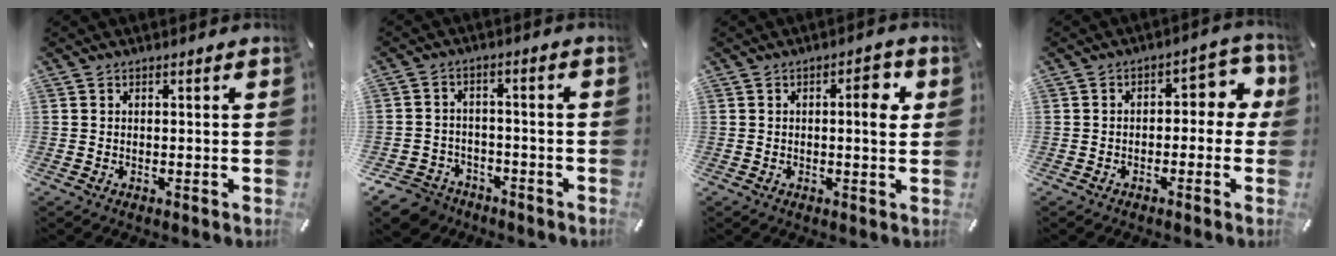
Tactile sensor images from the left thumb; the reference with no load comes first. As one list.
[{"total": 5.9, "force": [-4.1, 4.0, 1.3], "torque": [-0.035, 0.022, -0.082]}, {"total": 5.3, "force": [1.1, 1.8, 4.9], "torque": [-0.056, -0.007, 0.007]}, {"total": 6.3, "force": [0.1, 4.0, 4.9], "torque": [-0.063, -0.005, -0.008]}]